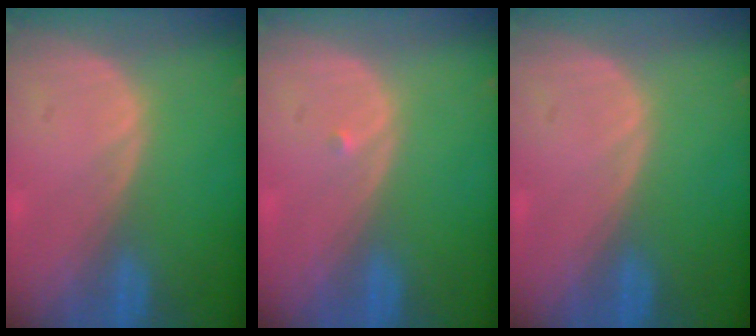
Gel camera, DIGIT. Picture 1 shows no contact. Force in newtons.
{"total": 0.5, "press": 0.4, "slide": 0.3}
{"total": 0.0}